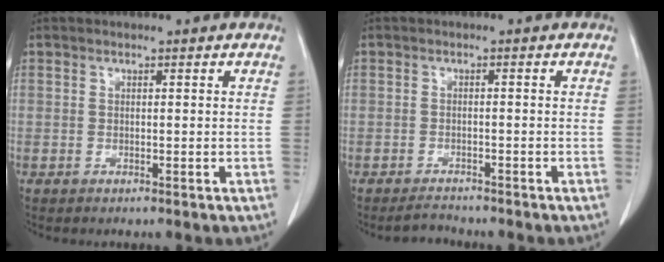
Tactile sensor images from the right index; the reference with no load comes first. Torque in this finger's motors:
{"motor_torque": [-0.10, -0.05, -0.16, -0.08]}